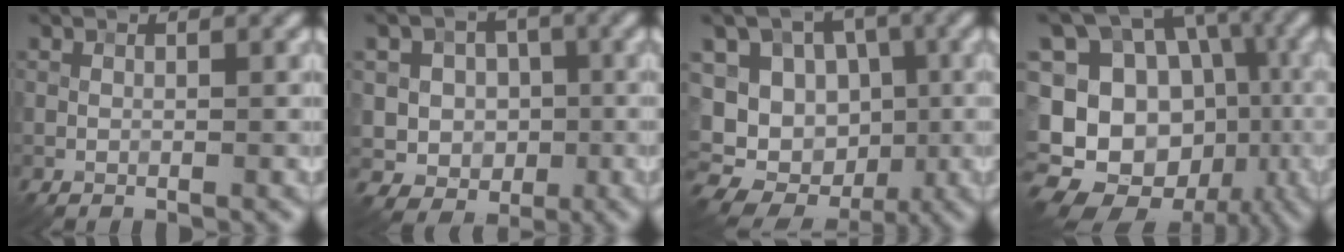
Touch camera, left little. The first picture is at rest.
{"total": 5.1, "force": [-0.1, 4.8, 1.8], "torque": [-0.002, 0.016, -0.027]}
{"total": 13.6, "force": [-2.0, 11.8, 6.4], "torque": [-0.111, 0.017, -0.049]}
{"total": 18.5, "force": [-5.8, 15.1, 8.9], "torque": [-0.185, -0.013, -0.080]}